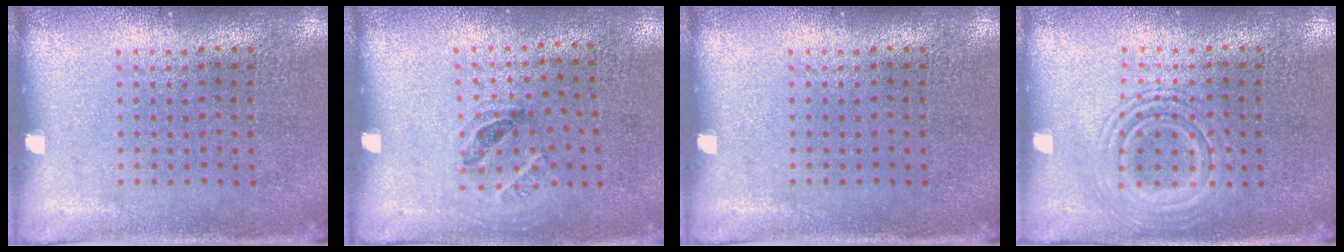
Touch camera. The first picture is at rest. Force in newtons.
{"total": 1.1, "press": 0.7, "slide": 0.9}
{"total": 0.0}
{"total": 2.8, "press": 2.8, "slide": 0.4}